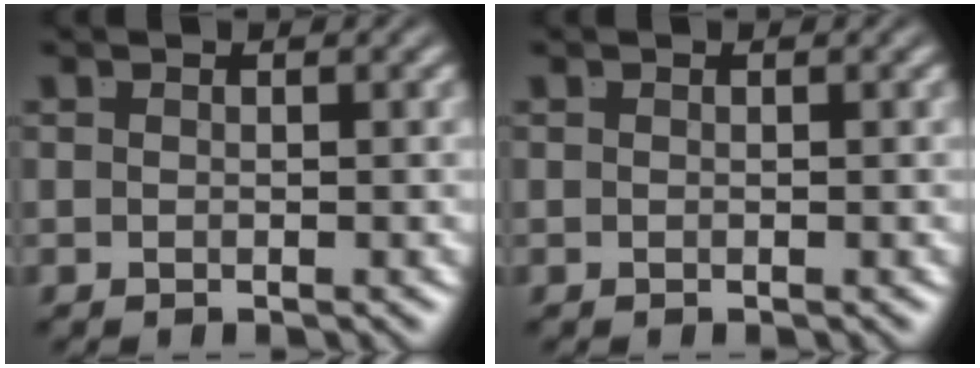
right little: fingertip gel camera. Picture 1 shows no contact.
{"total": 0.0}